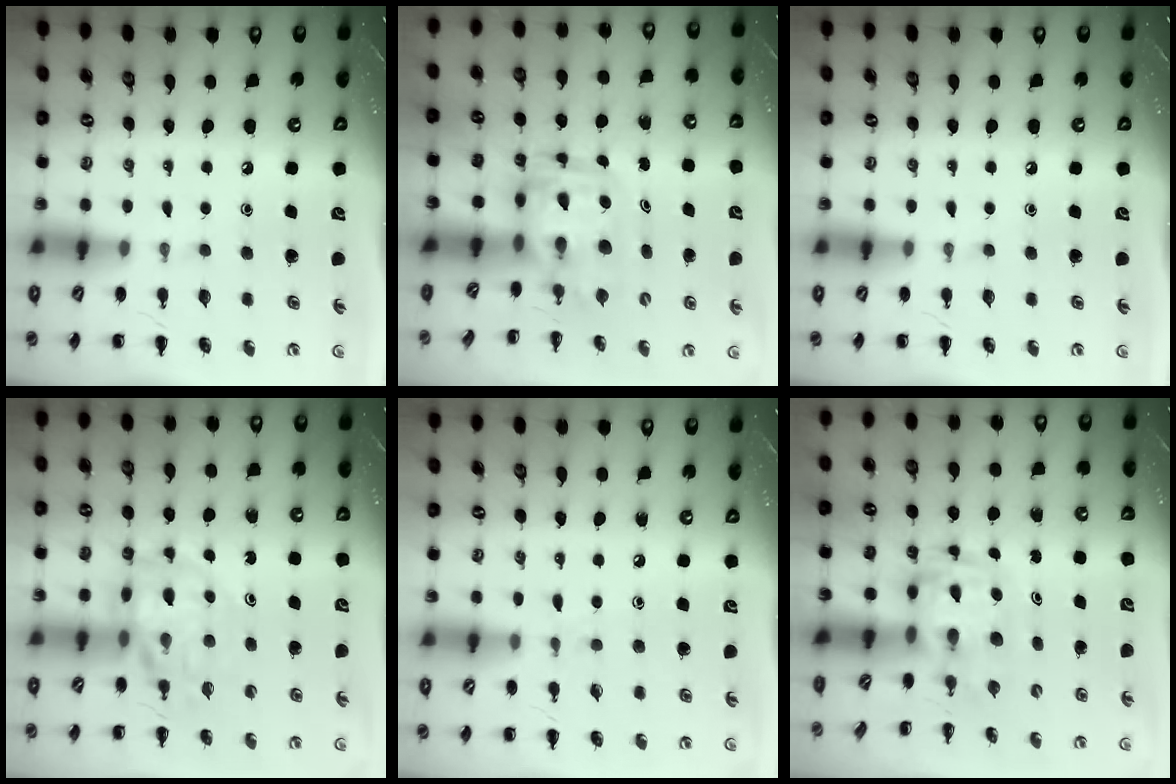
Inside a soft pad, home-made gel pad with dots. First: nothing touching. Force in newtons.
{"total": 3.6, "press": 3.6, "slide": 0.7}
{"total": 0.0}
{"total": 10.5, "press": 10.0, "slide": 3.2}
{"total": 4.7, "press": 4.2, "slide": 2.0}
{"total": 2.8, "press": 2.7, "slide": 0.6}